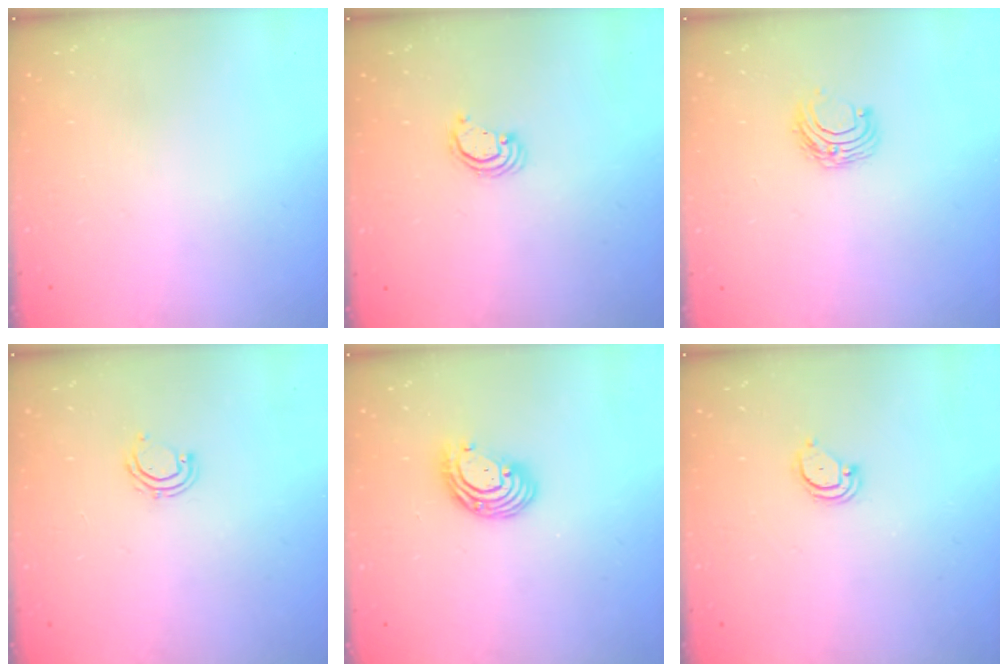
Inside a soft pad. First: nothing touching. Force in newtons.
{"total": 2.2, "press": 2.2, "slide": 0.2}
{"total": 6.0, "press": 5.9, "slide": 0.6}
{"total": 5.9, "press": 5.8, "slide": 1.3}
{"total": 8.2, "press": 8.1, "slide": 1.3}
{"total": 2.6, "press": 2.6, "slide": 0.2}